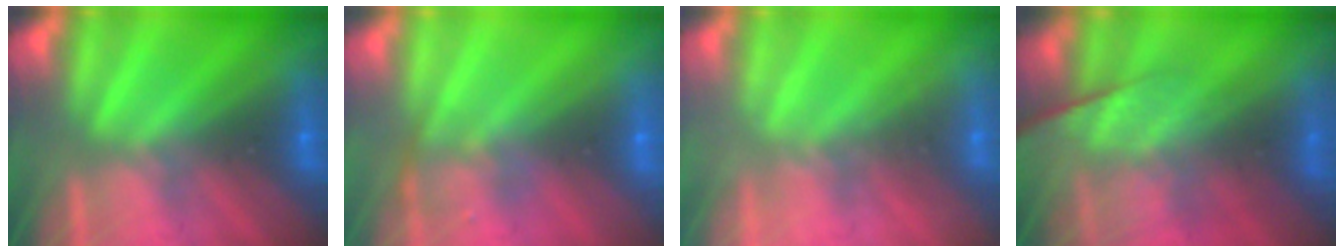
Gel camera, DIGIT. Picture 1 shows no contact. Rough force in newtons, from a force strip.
{"total": 2.2}
{"total": 2.2}
{"total": 11.8}